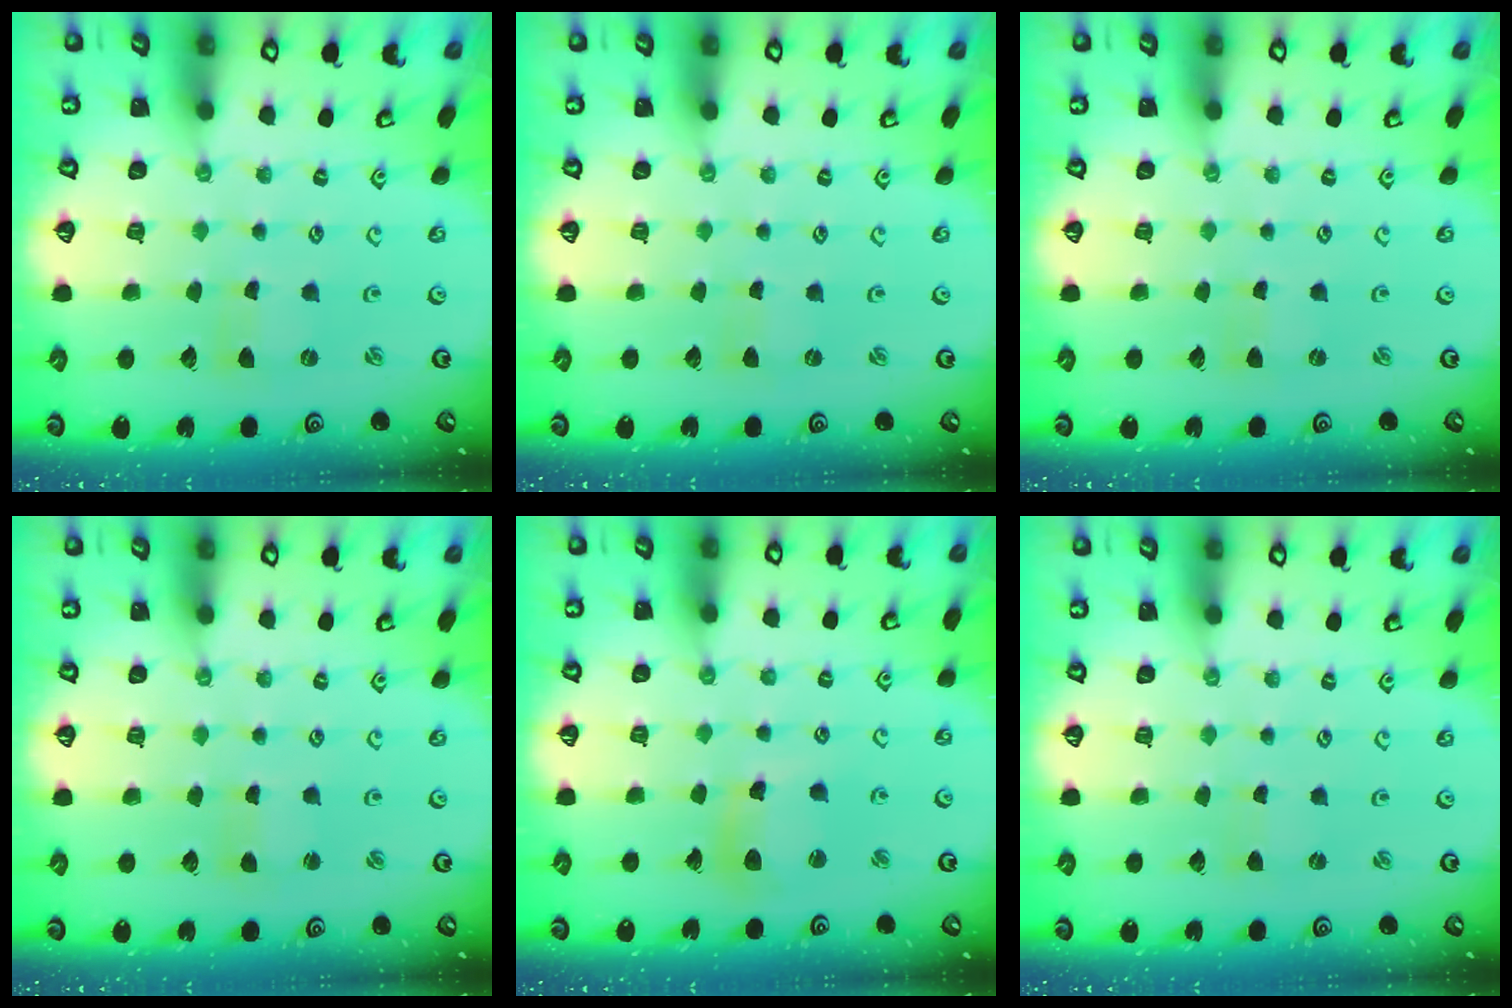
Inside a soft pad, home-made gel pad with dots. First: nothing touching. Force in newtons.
{"total": 0.0}
{"total": 0.0}
{"total": 0.9, "press": 0.9, "slide": 0.2}
{"total": 10.3, "press": 10.2, "slide": 1.2}
{"total": 0.0}